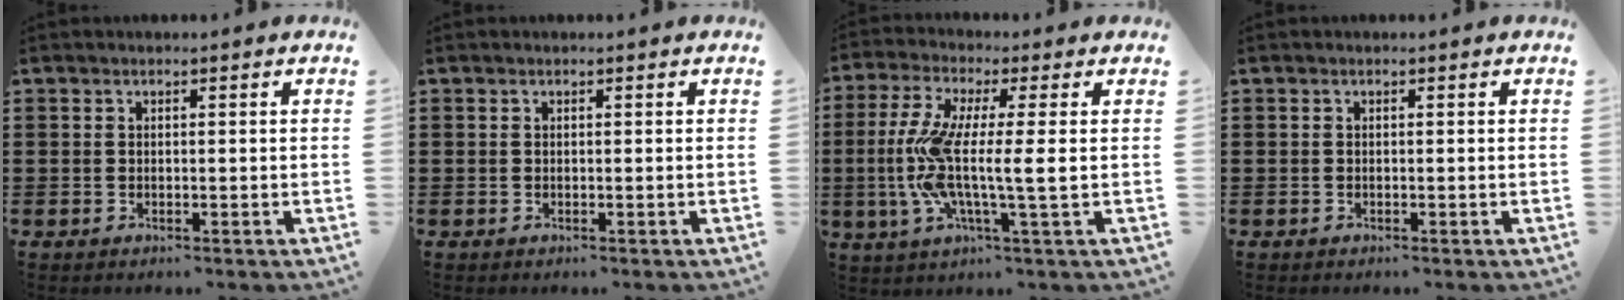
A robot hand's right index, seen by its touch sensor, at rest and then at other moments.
{"total": 0.0}
{"total": 9.7, "force": [-0.5, 1.0, 9.7], "torque": [-0.218, -0.023, -0.019]}
{"total": 0.0}